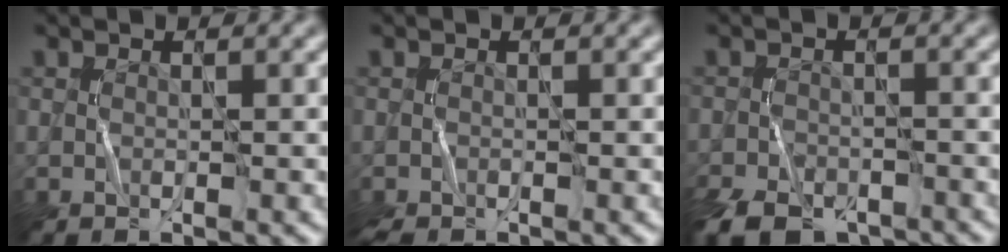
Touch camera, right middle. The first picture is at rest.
{"total": 0.7, "force": [-0.6, 0.1, 0.3], "torque": [-0.009, 0.001, -0.013]}
{"total": 6.9, "force": [-5.6, 3.2, 2.5], "torque": [-0.044, -0.020, -0.093]}